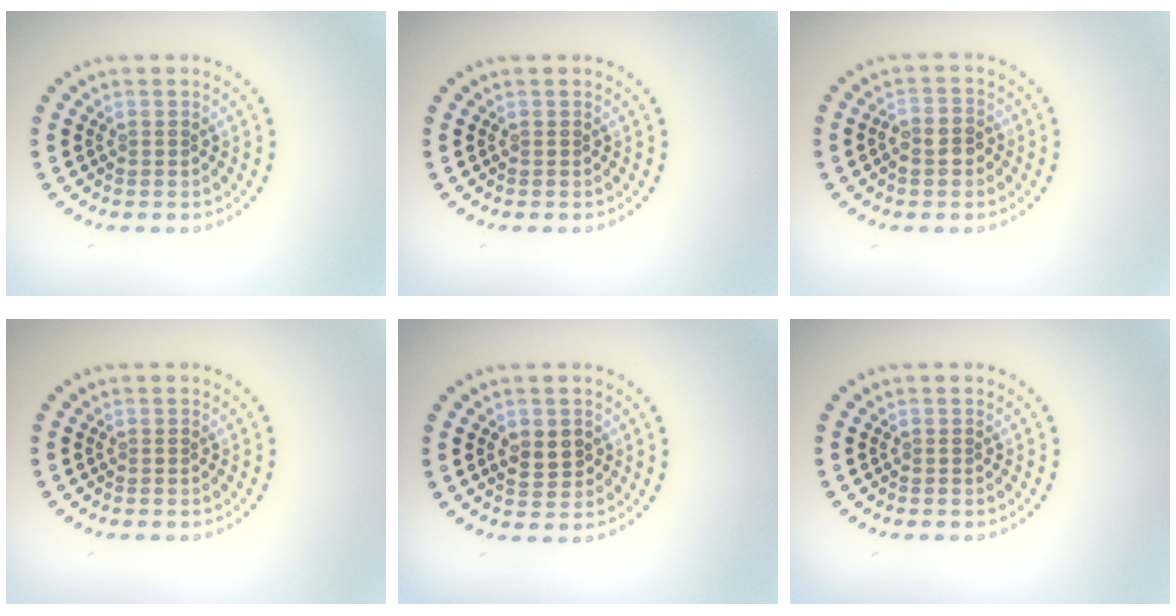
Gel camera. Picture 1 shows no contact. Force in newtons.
{"total": 0.0}
{"total": 2.3, "press": 2.1, "slide": 0.8}
{"total": 0.0}
{"total": 2.3, "press": 2.3, "slide": 0.4}
{"total": 0.0}